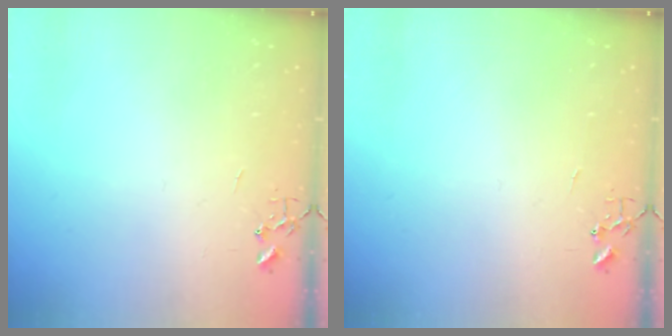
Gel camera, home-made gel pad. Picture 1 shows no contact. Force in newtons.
{"total": 0.0}